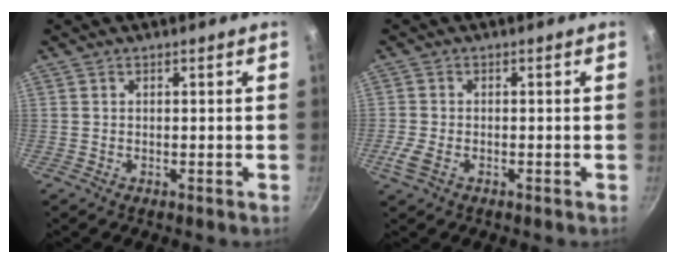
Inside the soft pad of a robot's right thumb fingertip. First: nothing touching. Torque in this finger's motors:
{"motor_torque": [0.18, -0.16, 0.05, 0.01, 0.00]}